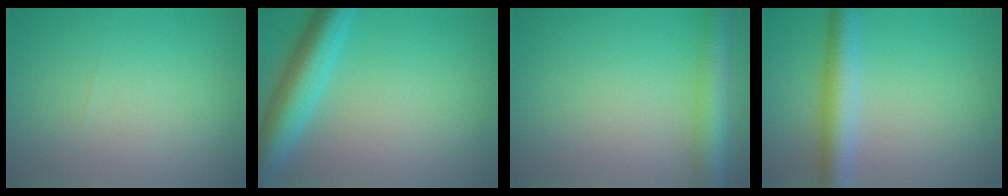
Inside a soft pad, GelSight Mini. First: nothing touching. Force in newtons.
{"total": 6.1, "press": 6.1, "slide": 0.3}
{"total": 5.1, "press": 5.1, "slide": 0.2}
{"total": 4.2, "press": 4.2, "slide": 0.1}